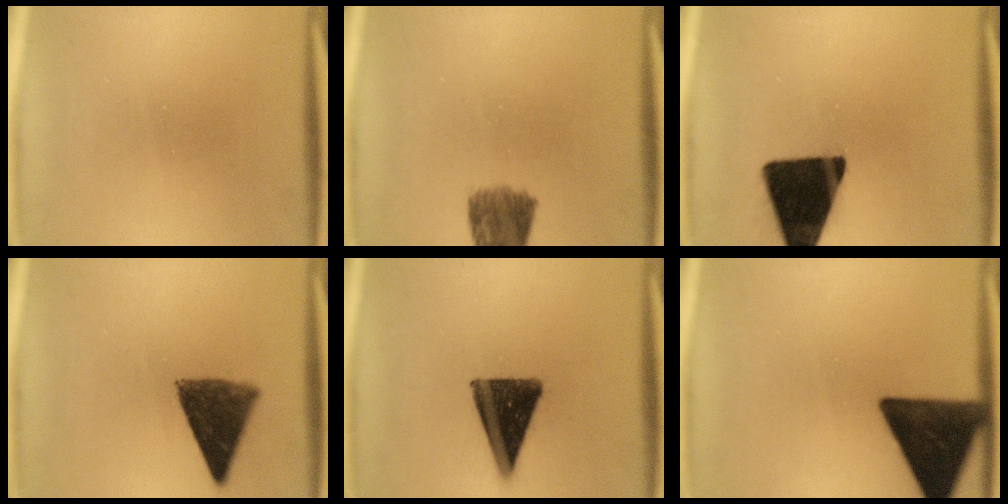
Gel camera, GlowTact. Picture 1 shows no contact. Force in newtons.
{"total": 7.4}
{"total": 19.0}
{"total": 10.1}
{"total": 12.7}
{"total": 16.9}